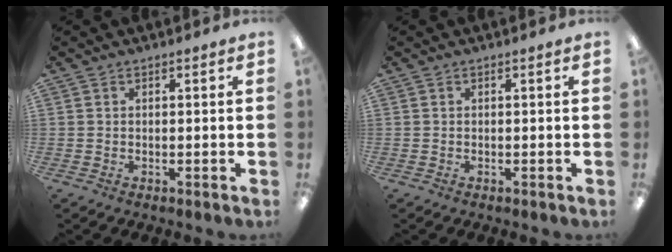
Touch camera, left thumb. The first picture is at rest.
{"total": 0.0}